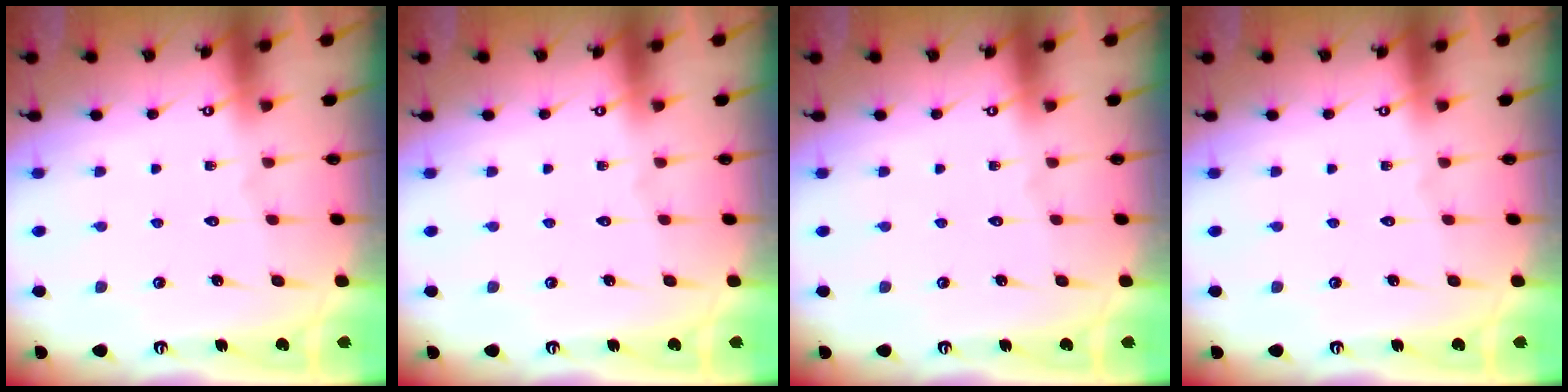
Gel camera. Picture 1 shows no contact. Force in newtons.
{"total": 0.0}
{"total": 0.0}
{"total": 0.0}